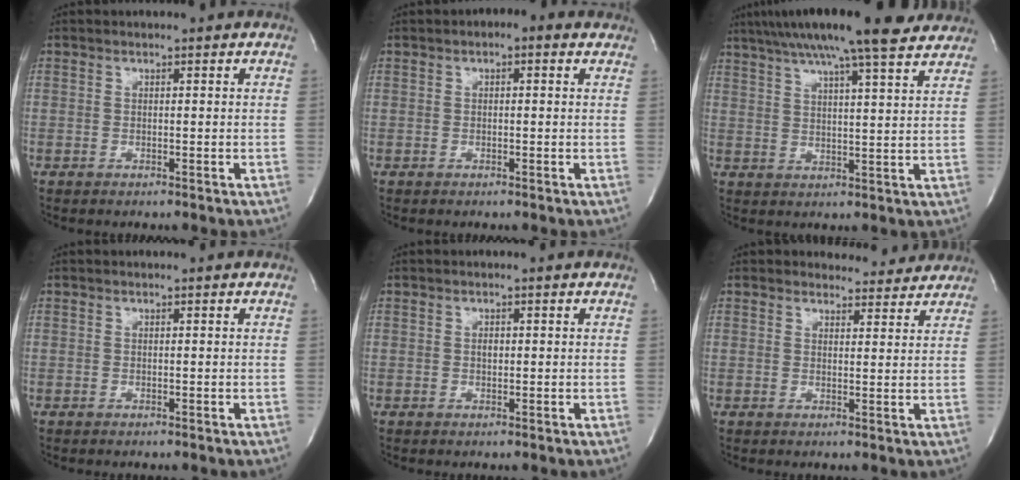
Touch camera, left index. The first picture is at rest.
{"total": 2.5, "force": [1.2, 1.2, 1.8], "torque": [-0.026, 0.015, 0.011]}
{"total": 19.8, "force": [15.9, 1.6, 11.6], "torque": [-0.196, 0.040, 0.221]}
{"total": 0.0}
{"total": 0.8, "force": [0.1, 0.5, 0.6], "torque": [-0.013, 0.000, 0.001]}
{"total": 4.5, "force": [4.3, 1.5, -0.3], "torque": [0.008, -0.003, 0.044]}